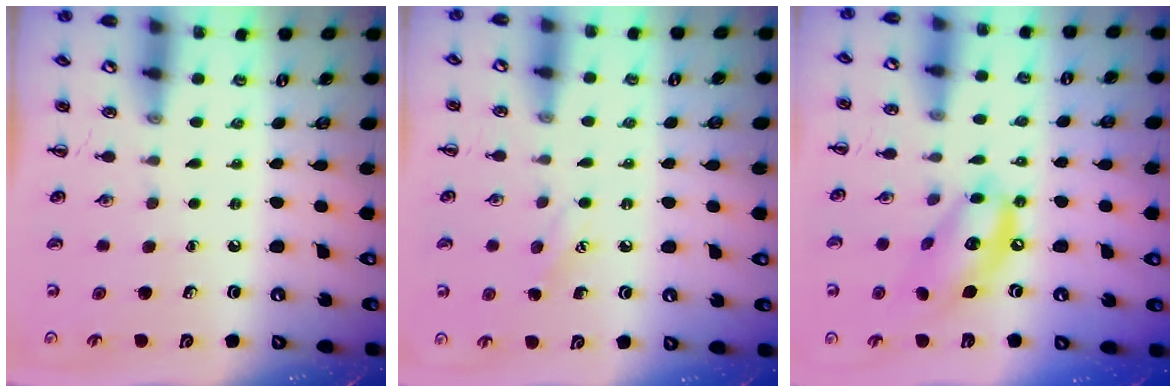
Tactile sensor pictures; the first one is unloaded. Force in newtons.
{"total": 6.7, "press": 6.4, "slide": 1.8}
{"total": 14.0, "press": 13.7, "slide": 3.0}